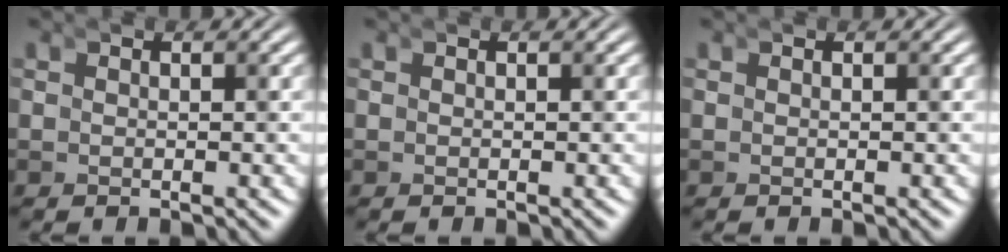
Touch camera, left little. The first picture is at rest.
{"total": 0.0}
{"total": 0.0}